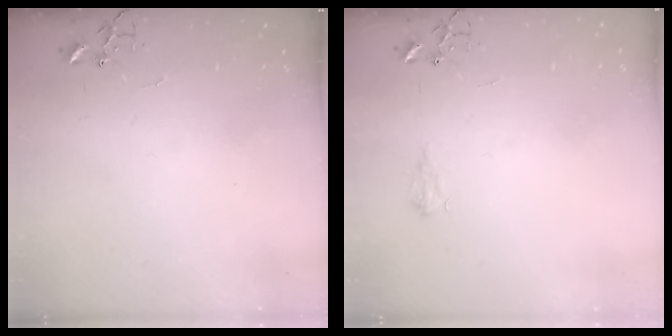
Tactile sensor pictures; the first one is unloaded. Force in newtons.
{"total": 6.2, "press": 6.1, "slide": 0.8}